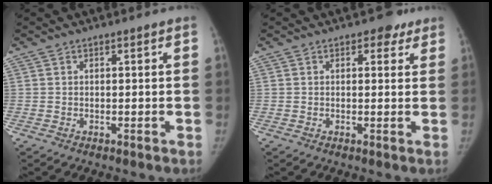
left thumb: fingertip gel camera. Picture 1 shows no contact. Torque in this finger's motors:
{"motor_torque": [0.74, 0.11, 0.52, -0.36, 0.02]}